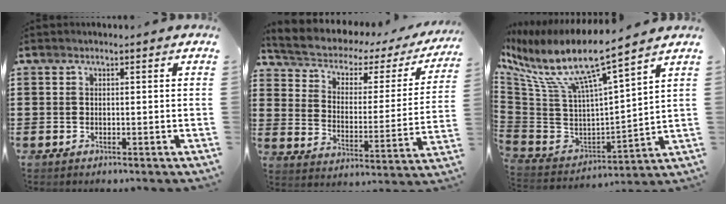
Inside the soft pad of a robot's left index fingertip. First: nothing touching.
{"total": 3.5, "force": [2.5, 1.9, 1.6], "torque": [-0.051, -0.026, 0.032]}
{"total": 10.9, "force": [7.0, 1.4, 8.3], "torque": [-0.195, -0.059, 0.108]}